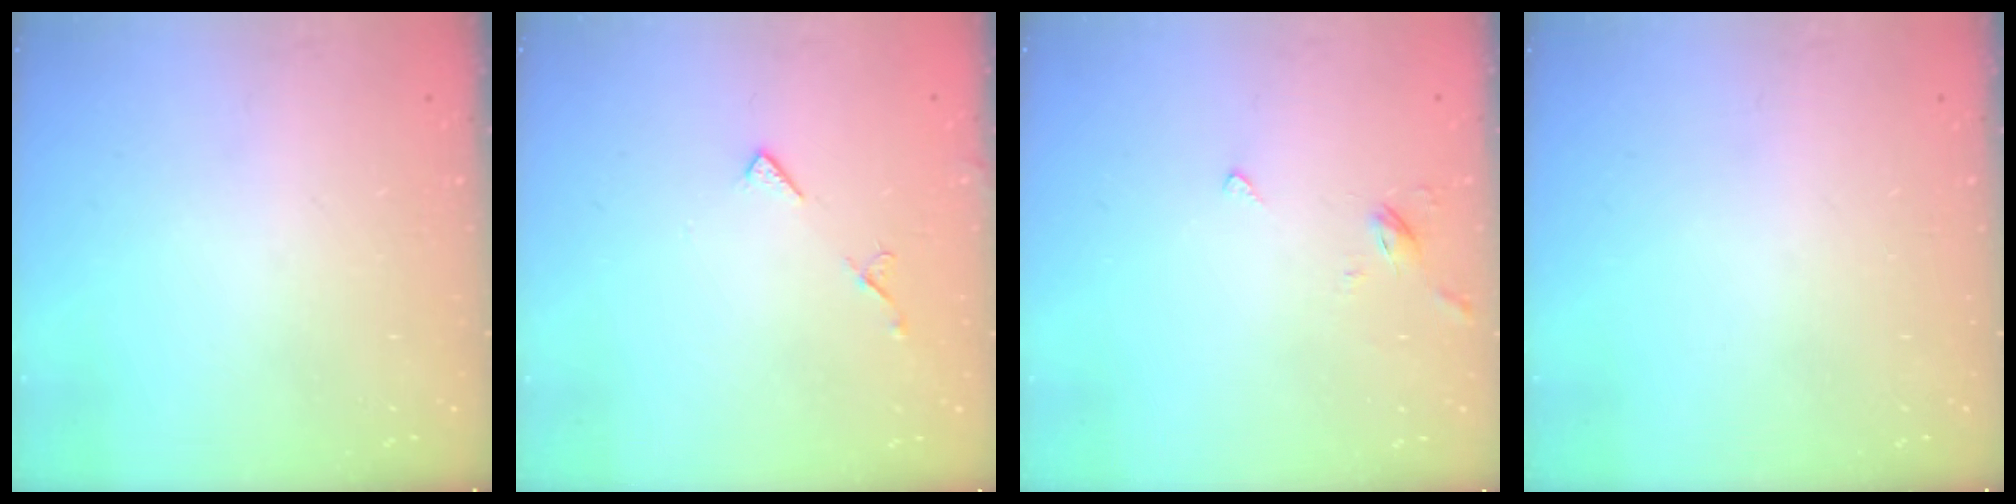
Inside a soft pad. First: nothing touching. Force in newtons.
{"total": 6.7, "press": 6.7, "slide": 0.9}
{"total": 2.7, "press": 2.6, "slide": 0.7}
{"total": 0.0}